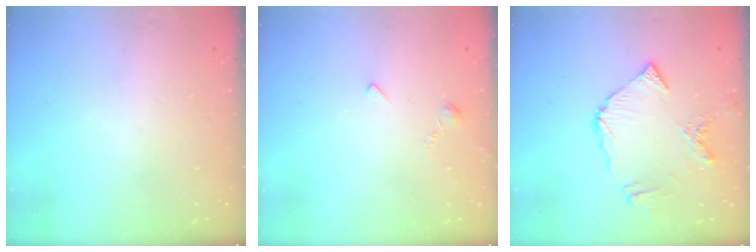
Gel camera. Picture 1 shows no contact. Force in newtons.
{"total": 1.6, "press": 1.5, "slide": 0.5}
{"total": 11.0, "press": 10.9, "slide": 1.4}